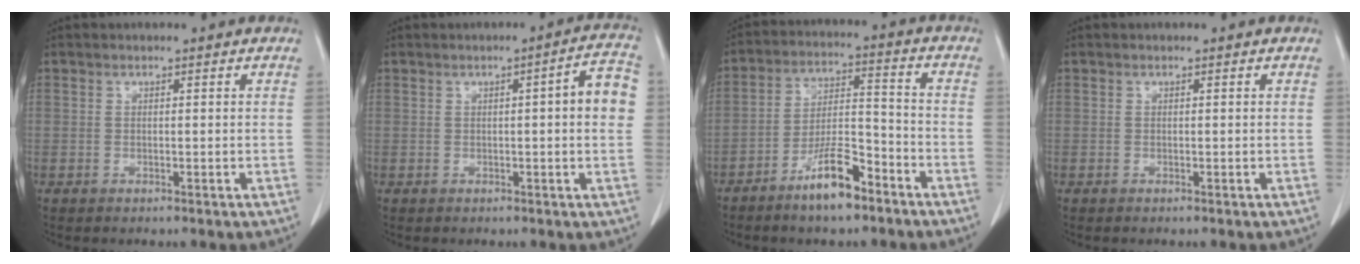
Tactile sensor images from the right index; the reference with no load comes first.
{"total": 6.2, "force": [0.5, 0.7, 6.2], "torque": [-0.075, 0.014, -0.001]}
{"total": 9.5, "force": [-6.4, 2.3, 6.6], "torque": [-0.121, 0.002, -0.113]}
{"total": 0.0}